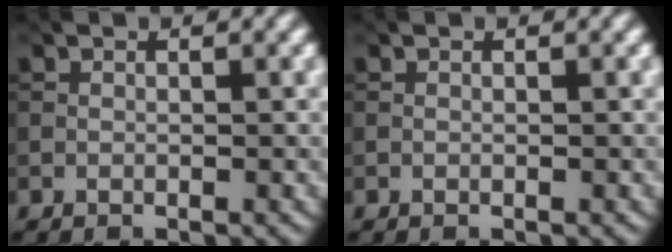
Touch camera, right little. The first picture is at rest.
{"total": 0.0}